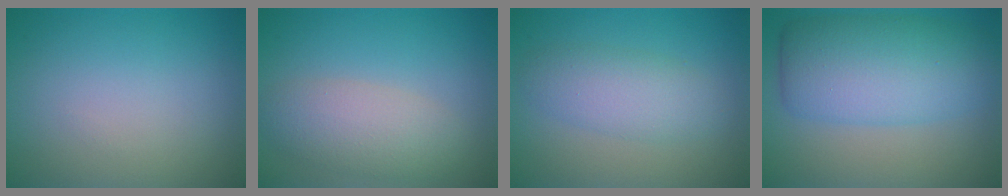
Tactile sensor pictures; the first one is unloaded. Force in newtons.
{"total": 4.2, "press": 4.2, "slide": 0.3}
{"total": 3.5, "press": 3.5, "slide": 0.1}
{"total": 7.9, "press": 7.9, "slide": 0.1}